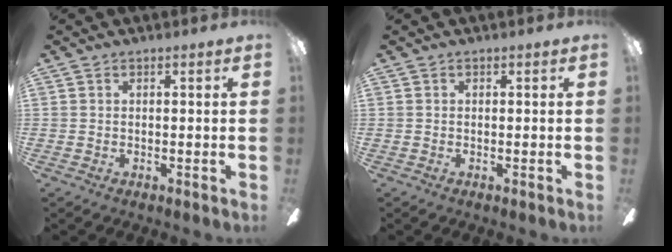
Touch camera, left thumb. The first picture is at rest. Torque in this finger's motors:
{"motor_torque": [-0.08, 0.06, -0.10, 0.10, 0.00]}